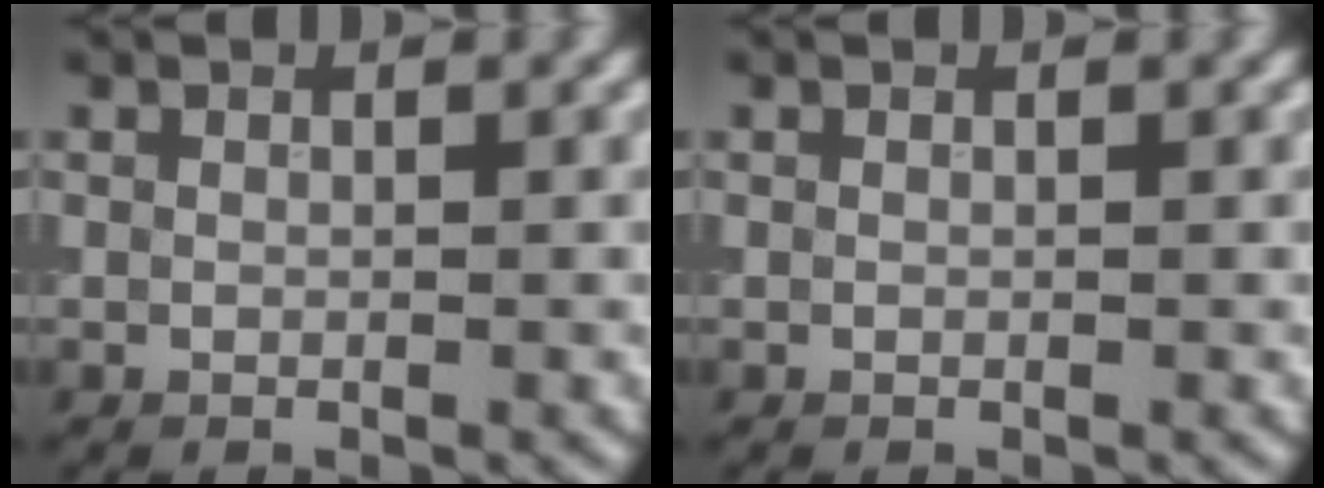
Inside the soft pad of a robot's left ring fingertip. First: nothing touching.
{"total": 0.0}